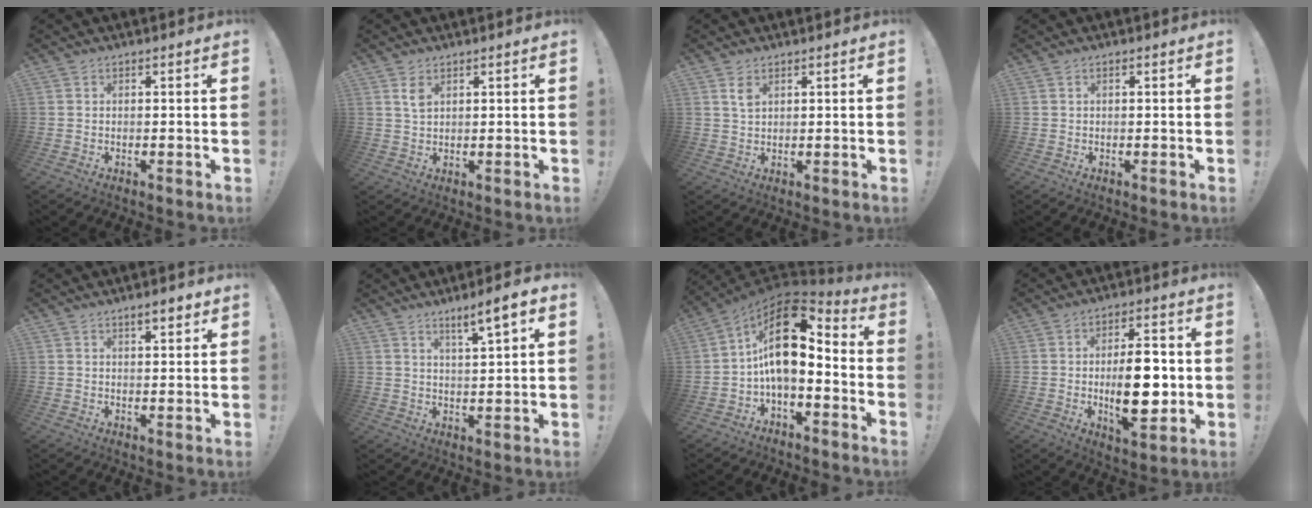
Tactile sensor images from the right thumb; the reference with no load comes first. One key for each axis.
{"total": 3.2, "fx": 1.6, "fy": 1.6, "fz": 2.2, "tx": -0.032, "ty": -0.004, "tz": 0.027}
{"total": 3.0, "fx": 1.6, "fy": 1.4, "fz": 2.0, "tx": -0.029, "ty": -0.005, "tz": 0.026}
{"total": 0.0}
{"total": 3.9, "fx": 2.6, "fy": 1.3, "fz": 2.6, "tx": -0.023, "ty": -0.014, "tz": 0.039}
{"total": 6.5, "fx": 4.1, "fy": 0.5, "fz": 5.1, "tx": -0.063, "ty": -0.025, "tz": 0.061}
{"total": 17.4, "fx": 3.1, "fy": 8.9, "fz": 14.6, "tx": -0.248, "ty": -0.016, "tz": 0.058}
{"total": 15.4, "fx": -1.1, "fy": 6.8, "fz": 13.7, "tx": -0.227, "ty": -0.009, "tz": -0.026}